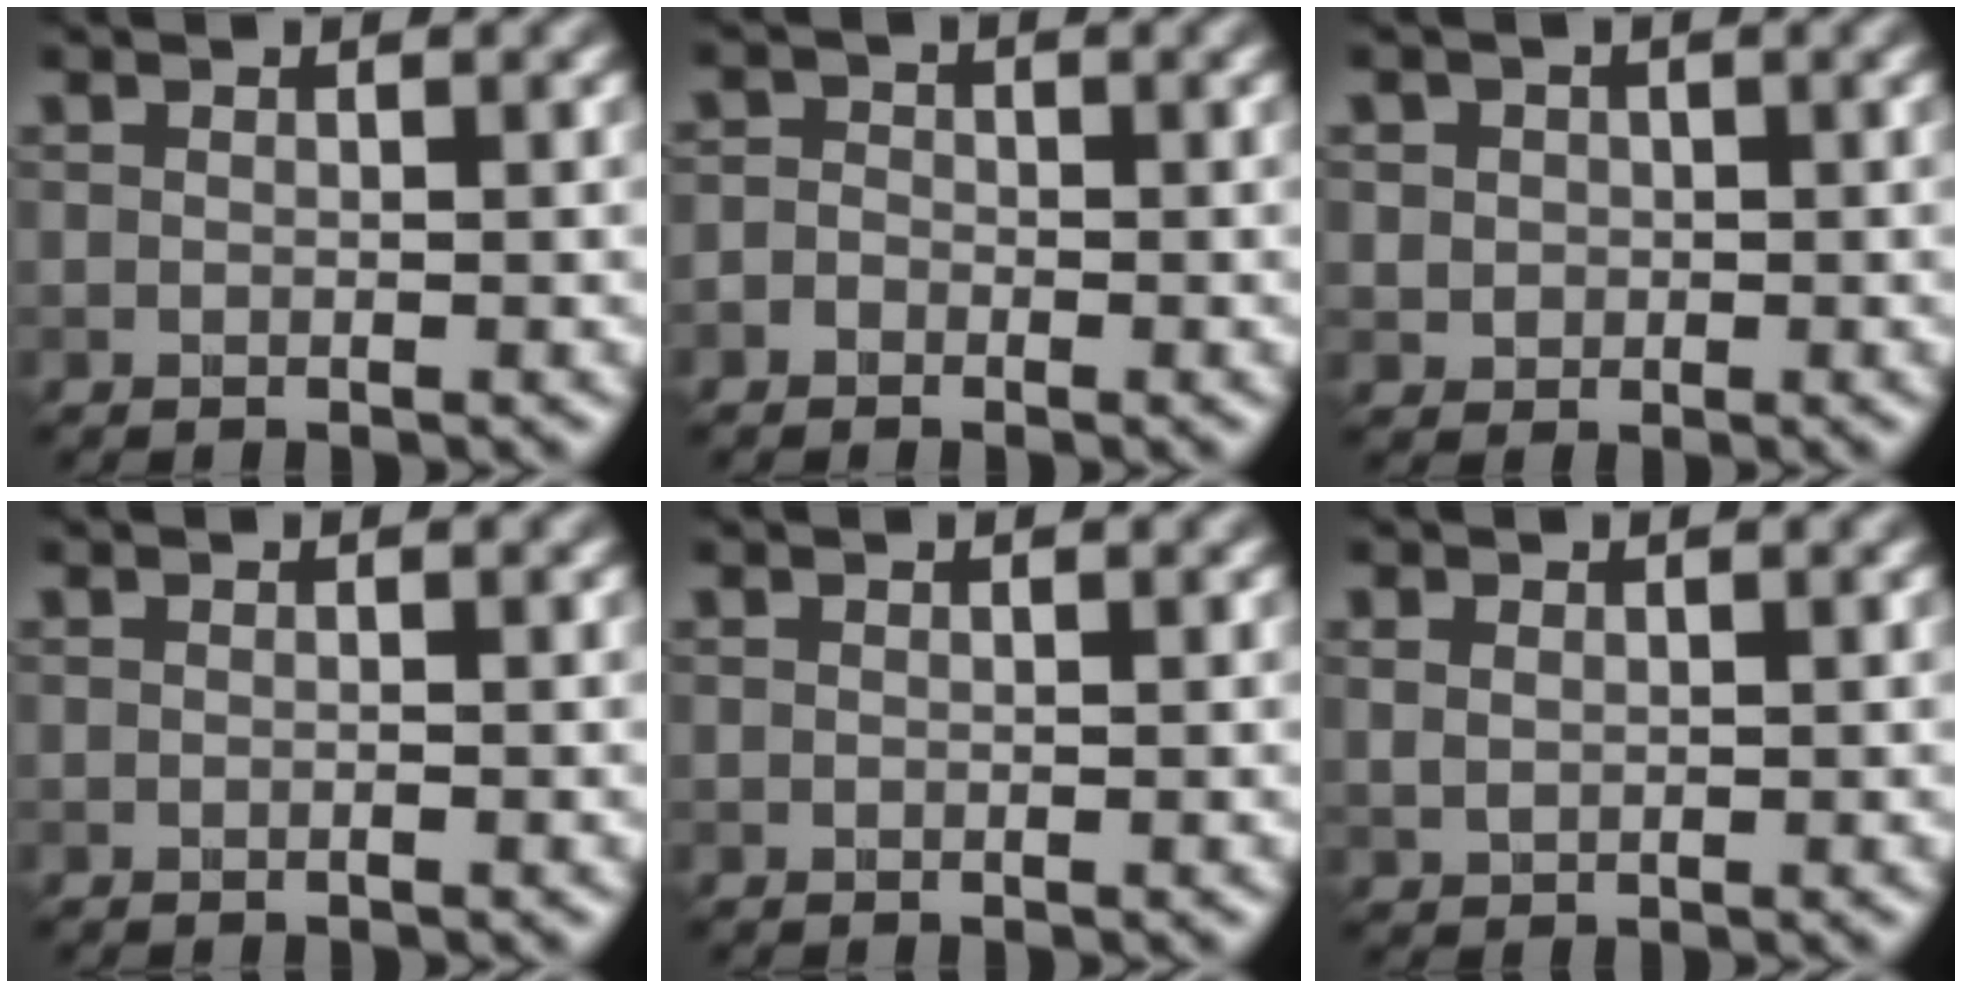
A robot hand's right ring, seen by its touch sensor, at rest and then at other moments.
{"total": 1.5, "force": [-0.6, 1.3, 0.4], "torque": [0.011, 0.007, -0.020]}
{"total": 2.4, "force": [0.6, 2.2, 0.9], "torque": [-0.008, 0.006, 0.011]}
{"total": 0.0}
{"total": 0.0}
{"total": 1.3, "force": [0.4, 0.9, 0.8], "torque": [-0.019, -0.001, 0.012]}